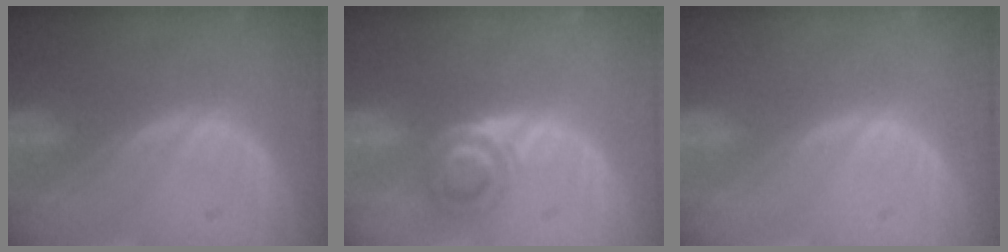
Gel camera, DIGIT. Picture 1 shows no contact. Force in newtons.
{"total": 4.0, "press": 3.9, "slide": 0.8}
{"total": 0.0}